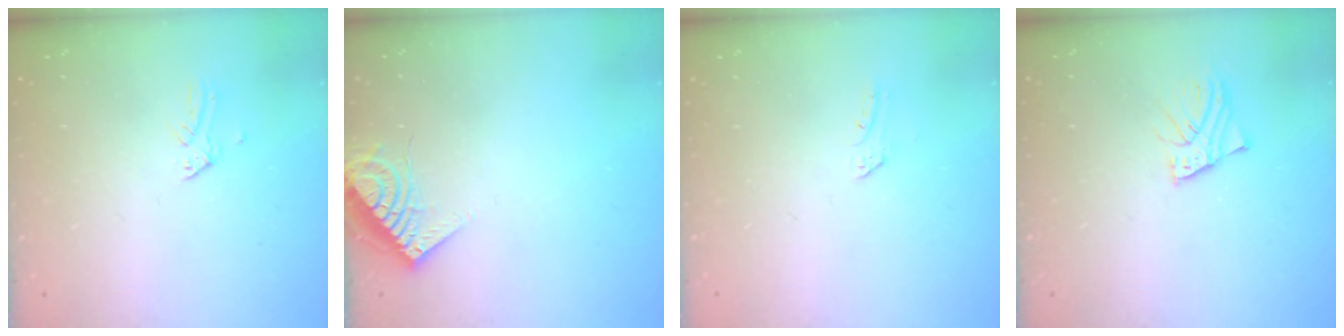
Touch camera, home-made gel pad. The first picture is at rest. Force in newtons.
{"total": 6.6, "press": 6.6, "slide": 0.6}
{"total": 1.9, "press": 1.9, "slide": 0.1}
{"total": 2.7, "press": 2.7, "slide": 0.2}